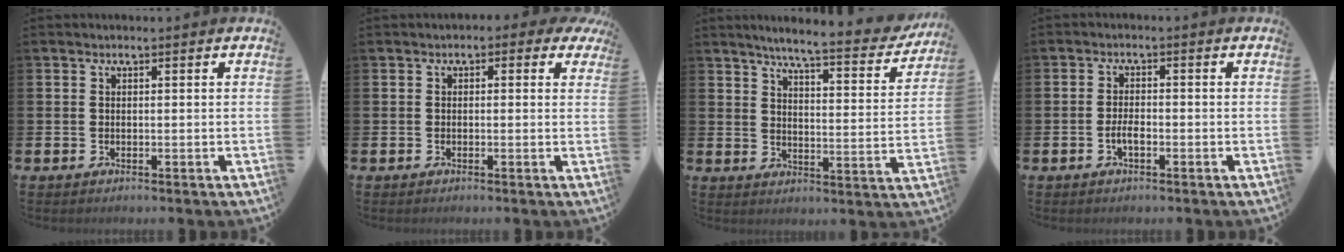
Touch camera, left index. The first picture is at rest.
{"total": 0.9, "force": [-0.3, 0.7, 0.5], "torque": [-0.009, 0.007, -0.010]}
{"total": 5.9, "force": [5.4, 0.2, 2.4], "torque": [-0.057, -0.046, 0.084]}
{"total": 2.2, "force": [-0.8, 1.0, 1.9], "torque": [-0.034, 0.002, -0.016]}